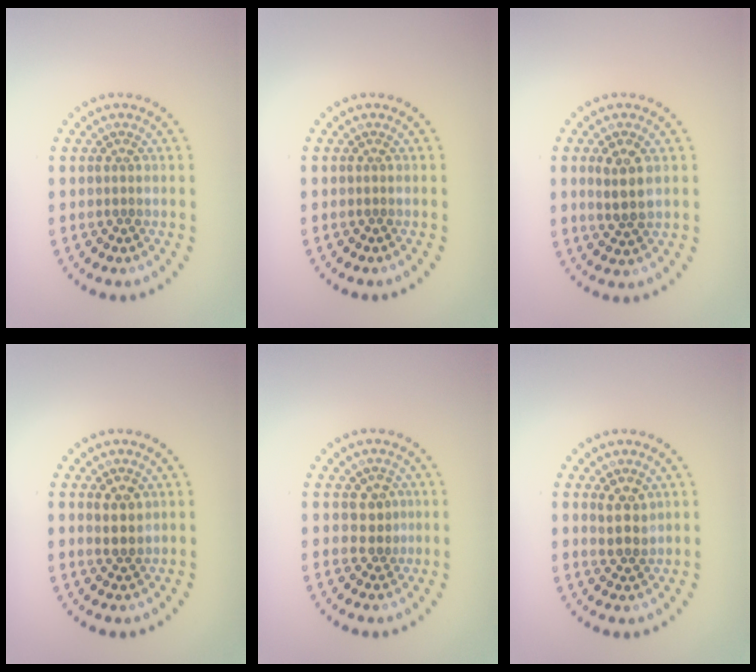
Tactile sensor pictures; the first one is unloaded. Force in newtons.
{"total": 0.0}
{"total": 2.7, "press": 2.6, "slide": 0.7}
{"total": 2.1, "press": 1.9, "slide": 0.9}
{"total": 1.8, "press": 1.5, "slide": 0.9}
{"total": 2.2, "press": 2.0, "slide": 1.0}